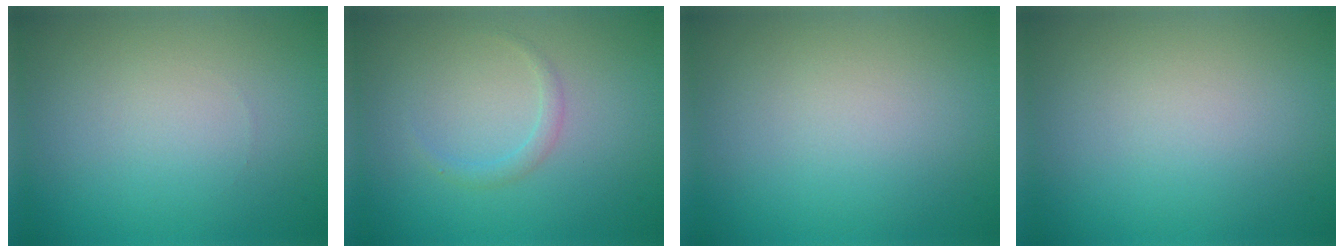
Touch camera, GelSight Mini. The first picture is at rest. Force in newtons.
{"total": 1.0, "press": 1.0, "slide": 0.0}
{"total": 0.0}
{"total": 0.0}